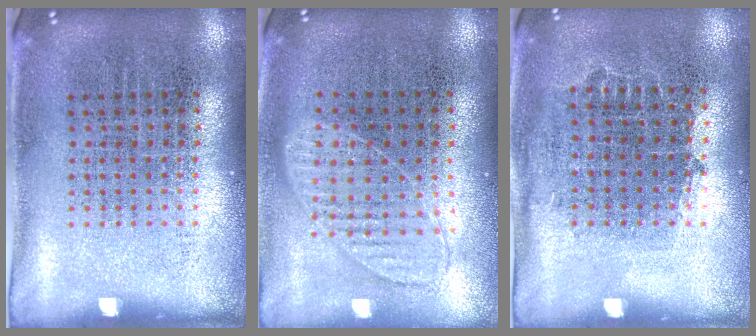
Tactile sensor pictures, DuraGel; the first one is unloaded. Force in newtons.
{"total": 0.9, "press": 0.9, "slide": 0.2}
{"total": 0.8, "press": 0.7, "slide": 0.3}